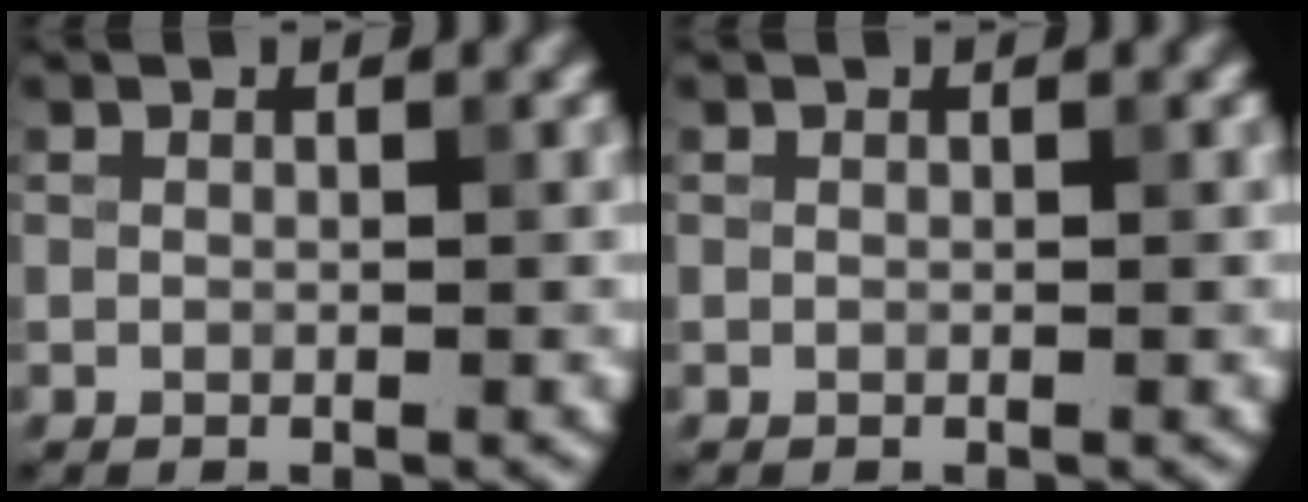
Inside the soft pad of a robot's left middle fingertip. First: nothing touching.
{"total": 0.0}